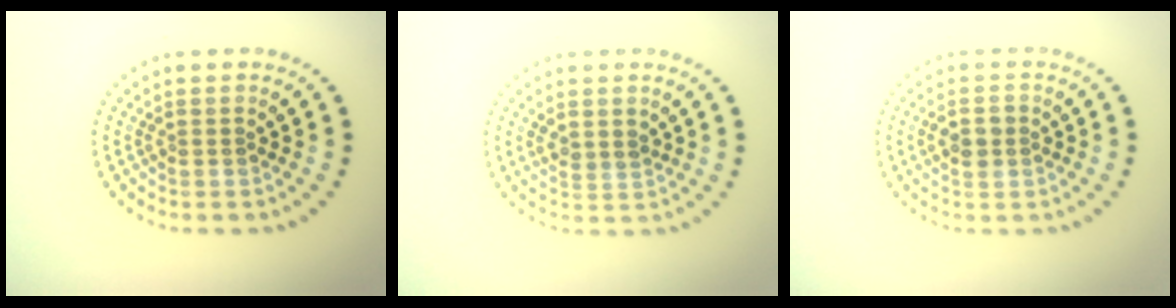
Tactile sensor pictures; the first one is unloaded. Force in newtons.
{"total": 1.5, "press": 1.3, "slide": 0.7}
{"total": 2.1, "press": 2.1, "slide": 0.2}